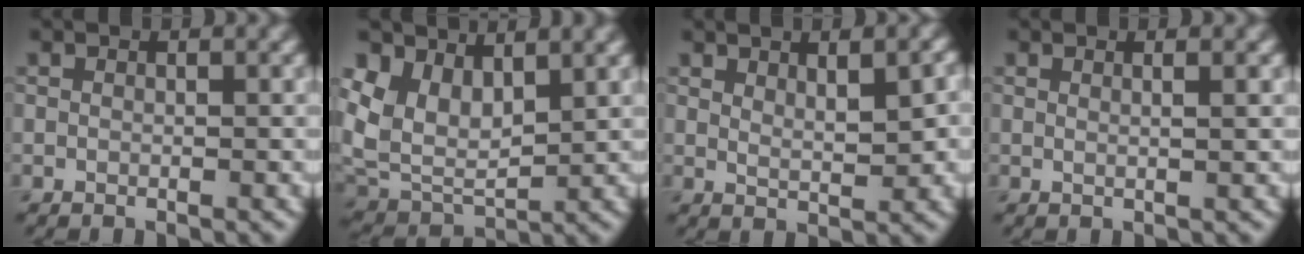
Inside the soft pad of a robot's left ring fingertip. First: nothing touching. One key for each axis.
{"total": 6.4, "fx": 3.0, "fy": 4.1, "fz": 4.0, "tx": -0.085, "ty": -0.011, "tz": 0.060}
{"total": 3.6, "fx": 1.6, "fy": 0.9, "fz": 3.1, "tx": -0.048, "ty": 0.000, "tz": 0.029}
{"total": 2.0, "fx": 0.8, "fy": 0.8, "fz": 1.7, "tx": -0.013, "ty": 0.003, "tz": -0.009}